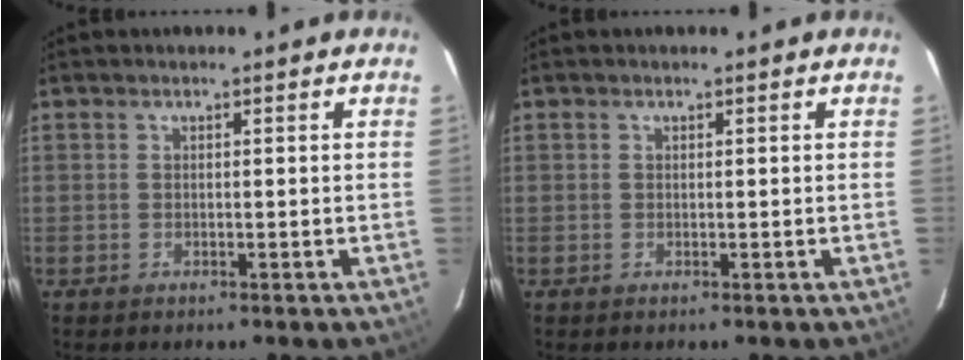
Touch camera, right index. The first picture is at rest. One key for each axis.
{"total": 0.0}